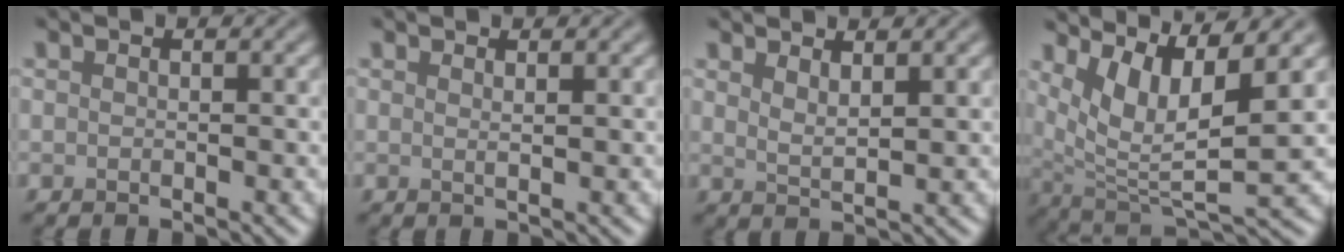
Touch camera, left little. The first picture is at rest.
{"total": 0.8, "force": [0.6, 0.2, 0.6], "torque": [-0.003, 0.001, 0.009]}
{"total": 2.1, "force": [1.6, 0.5, 1.2], "torque": [-0.020, -0.002, 0.029]}
{"total": 7.0, "force": [3.5, 1.9, 5.7], "torque": [-0.118, -0.003, 0.073]}